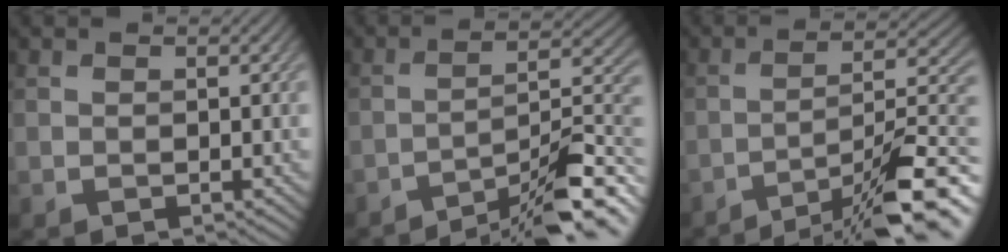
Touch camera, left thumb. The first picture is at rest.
{"total": 12.1, "force": [-8.9, 2.4, 7.8], "torque": [-0.115, 0.015, -0.138]}
{"total": 14.0, "force": [-9.6, 2.7, 9.8], "torque": [-0.149, 0.014, -0.145]}